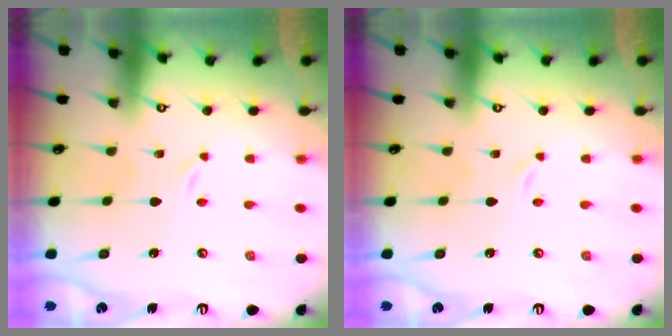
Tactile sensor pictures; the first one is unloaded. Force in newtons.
{"total": 0.0}